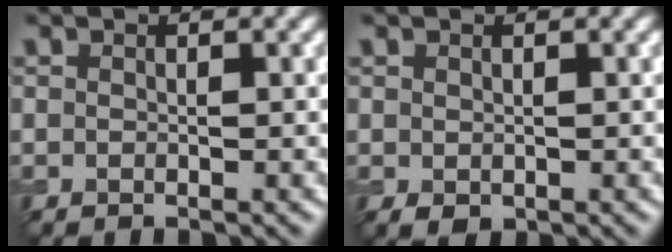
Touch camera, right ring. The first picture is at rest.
{"total": 0.6, "force": [-0.1, 0.4, 0.5], "torque": [-0.012, -0.003, 0.002]}